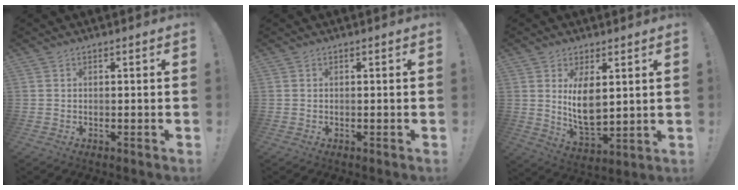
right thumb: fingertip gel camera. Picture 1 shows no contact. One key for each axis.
{"total": 0.0}
{"total": 9.9, "fx": 3.0, "fy": 5.1, "fz": 7.9, "tx": -0.145, "ty": -0.029, "tz": 0.055}